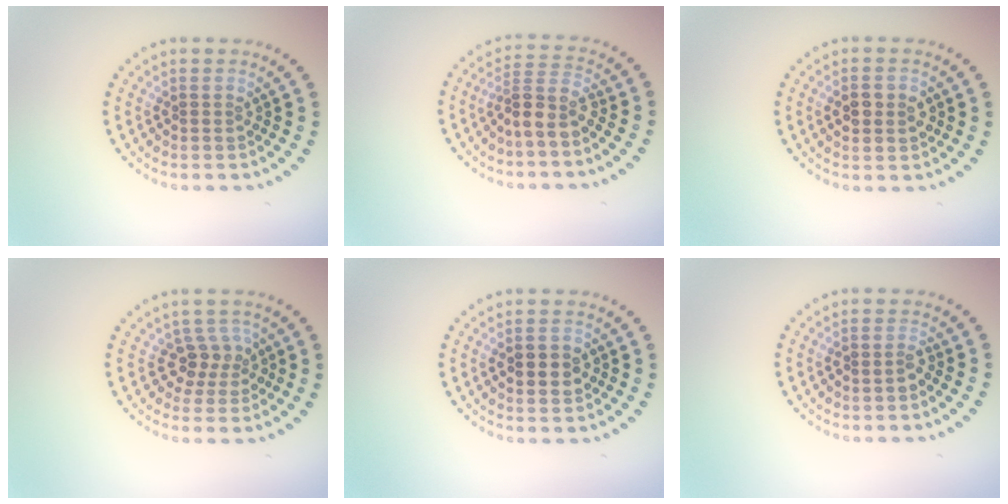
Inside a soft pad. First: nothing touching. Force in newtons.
{"total": 3.0, "press": 2.2, "slide": 2.0}
{"total": 3.2, "press": 3.2, "slide": 0.2}
{"total": 2.4, "press": 1.9, "slide": 1.5}
{"total": 3.2, "press": 3.2, "slide": 0.2}
{"total": 1.1, "press": 1.1, "slide": 0.4}